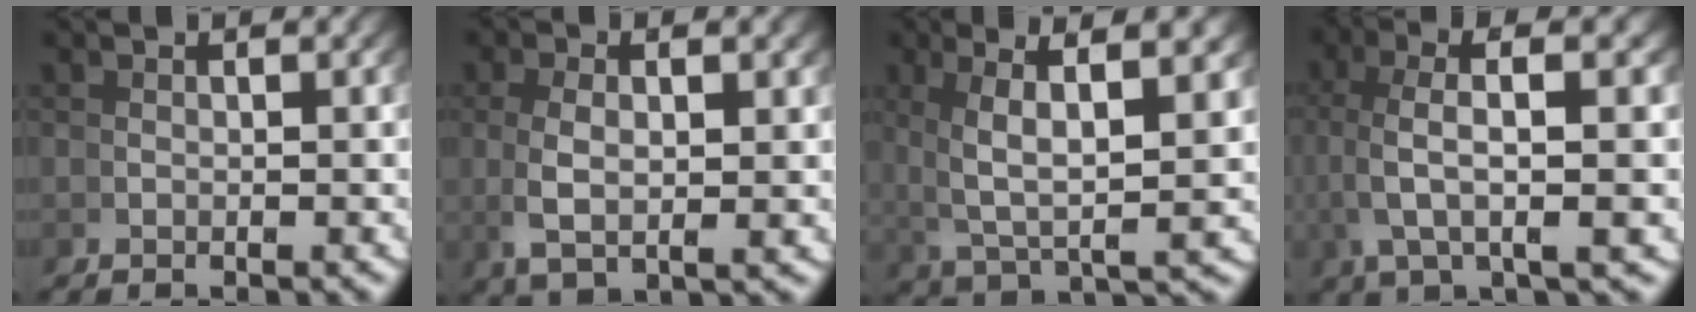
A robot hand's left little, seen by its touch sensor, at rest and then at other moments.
{"total": 3.4, "force": [0.6, 1.0, 3.2], "torque": [-0.079, -0.005, 0.024]}
{"total": 6.0, "force": [2.0, 1.6, 5.4], "torque": [-0.092, 0.003, 0.046]}
{"total": 5.7, "force": [2.9, 0.7, 4.9], "torque": [-0.089, 0.026, 0.048]}